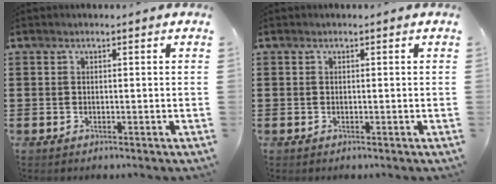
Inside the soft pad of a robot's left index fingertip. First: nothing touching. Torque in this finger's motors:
{"motor_torque": [-0.01, -0.12, 0.04, -0.01]}